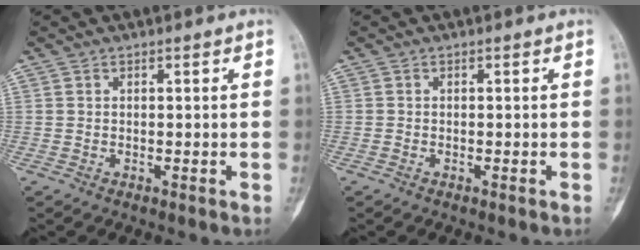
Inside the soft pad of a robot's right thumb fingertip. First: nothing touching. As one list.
[{"total": 0.0}]